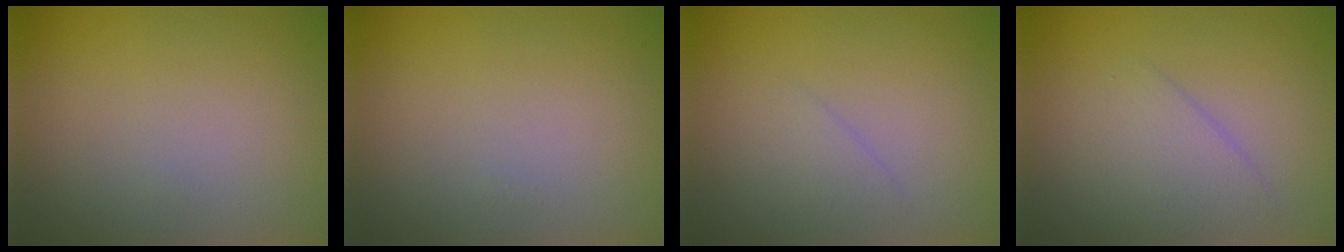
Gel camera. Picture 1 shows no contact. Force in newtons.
{"total": 0.0}
{"total": 1.0, "press": 1.0, "slide": 0.0}
{"total": 2.4, "press": 2.4, "slide": 0.1}